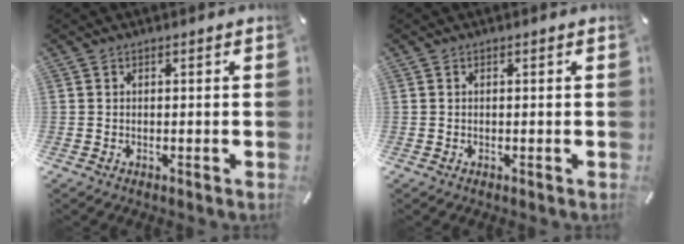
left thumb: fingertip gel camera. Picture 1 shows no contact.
{"total": 0.0}